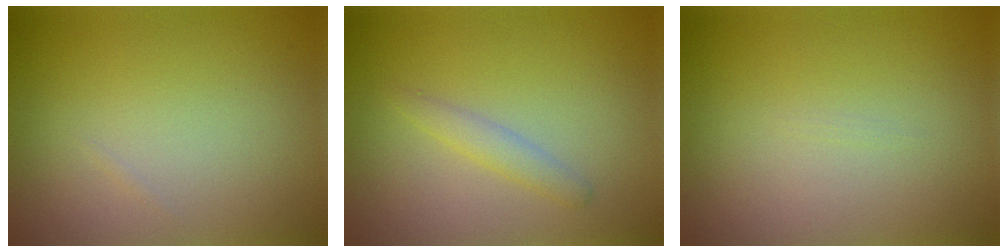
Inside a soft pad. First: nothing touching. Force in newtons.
{"total": 1.4, "press": 1.4, "slide": 0.1}
{"total": 0.0}